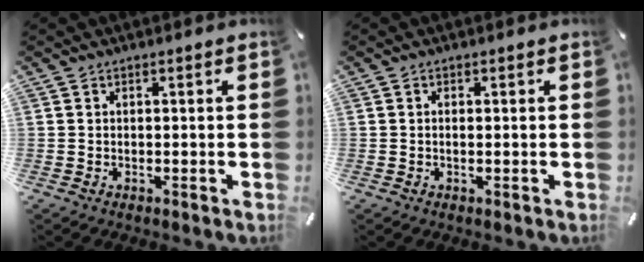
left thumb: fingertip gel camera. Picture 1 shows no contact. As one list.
[{"total": 0.6, "force": [-0.1, 0.2, 0.6], "torque": [-0.012, -0.001, -0.001]}]